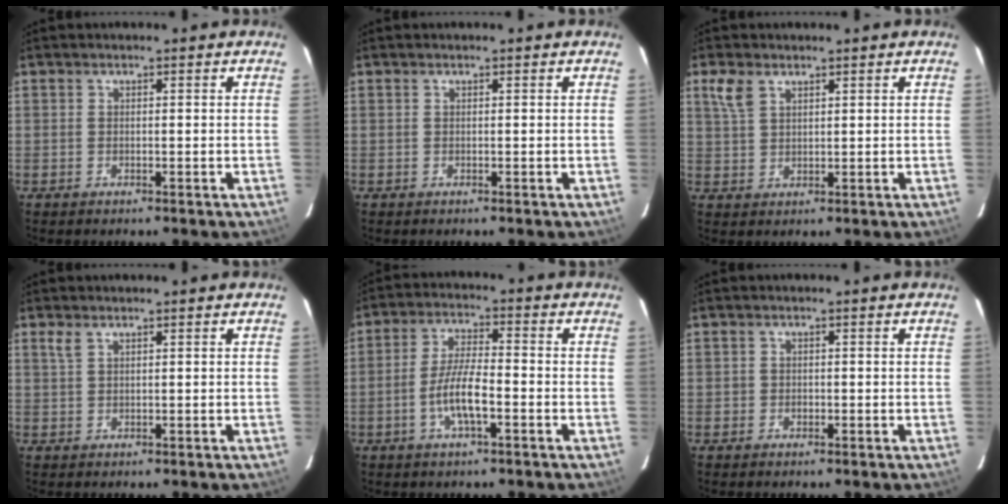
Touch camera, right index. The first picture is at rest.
{"total": 0.0}
{"total": 4.4, "force": [2.5, 2.5, 2.6], "torque": [-0.057, 0.010, 0.052]}
{"total": 1.5, "force": [1.0, 0.6, 1.0], "torque": [-0.022, 0.004, 0.020]}
{"total": 7.4, "force": [-2.9, 1.7, 6.7], "torque": [-0.136, 0.003, -0.056]}
{"total": 1.2, "force": [-0.6, 1.0, 0.1], "torque": [-0.001, 0.001, -0.008]}